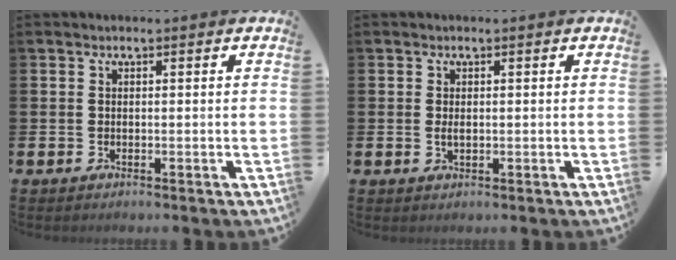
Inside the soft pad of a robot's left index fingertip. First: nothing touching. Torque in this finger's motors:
{"motor_torque": [0.32, 0.00, 0.06, 0.04]}